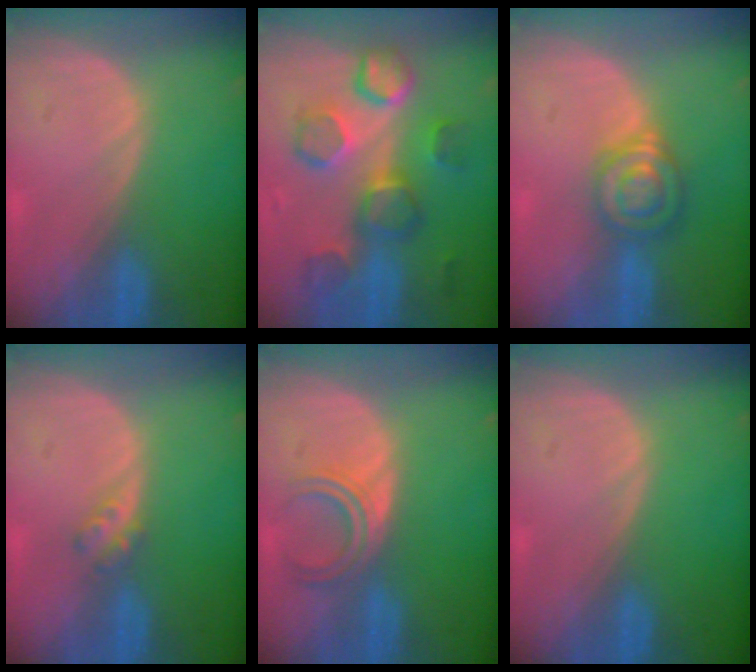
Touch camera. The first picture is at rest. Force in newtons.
{"total": 9.0, "press": 9.0, "slide": 0.3}
{"total": 6.5, "press": 5.8, "slide": 3.0}
{"total": 2.5, "press": 2.1, "slide": 1.4}
{"total": 4.4, "press": 4.1, "slide": 1.6}
{"total": 0.0}